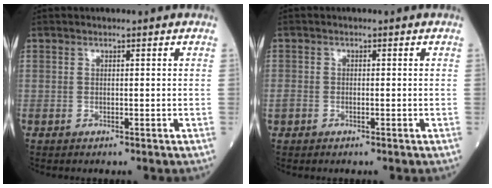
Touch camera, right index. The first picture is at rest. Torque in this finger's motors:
{"motor_torque": [0.16, -0.08, 0.09, 0.00]}